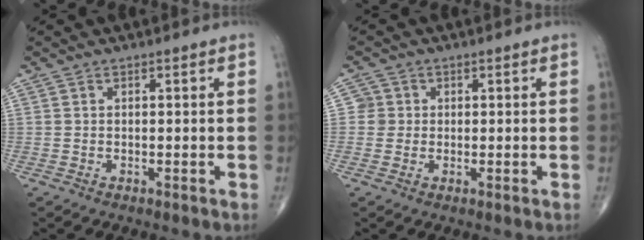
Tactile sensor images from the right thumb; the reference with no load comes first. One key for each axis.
{"total": 2.5, "fx": 0.2, "fy": 2.5, "fz": 0.0, "tx": 0.021, "ty": 0.007, "tz": -0.003}